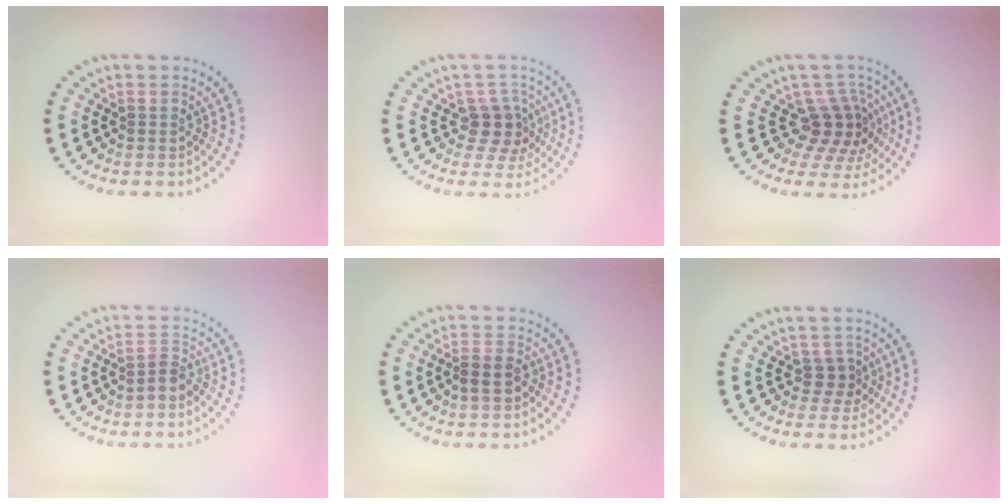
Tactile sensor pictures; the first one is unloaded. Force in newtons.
{"total": 3.0, "press": 2.4, "slide": 1.7}
{"total": 4.1, "press": 3.0, "slide": 2.9}
{"total": 1.7, "press": 1.2, "slide": 1.1}
{"total": 2.0, "press": 1.9, "slide": 0.7}
{"total": 1.9, "press": 1.4, "slide": 1.4}